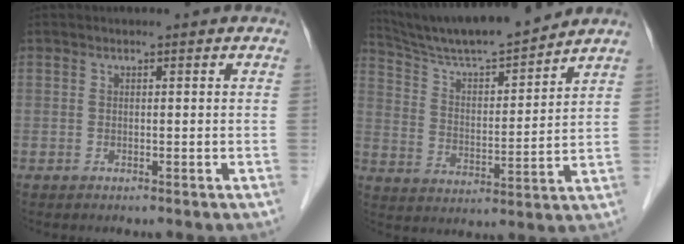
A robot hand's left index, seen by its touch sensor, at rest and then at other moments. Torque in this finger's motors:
{"motor_torque": [0.24, -0.42, 0.17, 0.10]}